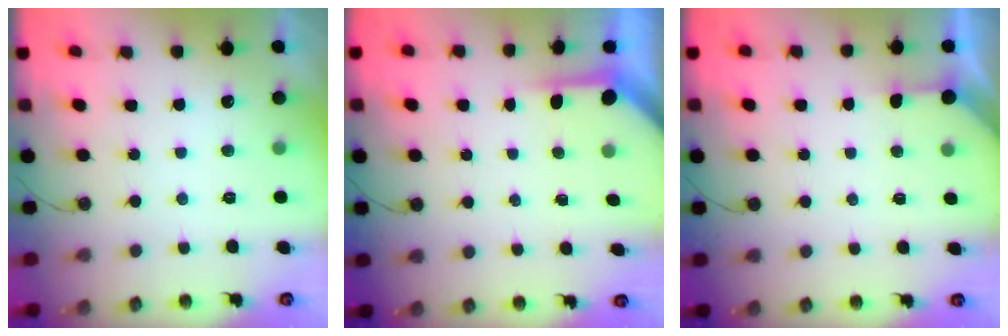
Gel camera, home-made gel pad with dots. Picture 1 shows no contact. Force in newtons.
{"total": 3.6, "press": 3.6, "slide": 0.4}
{"total": 2.7, "press": 2.7, "slide": 0.4}